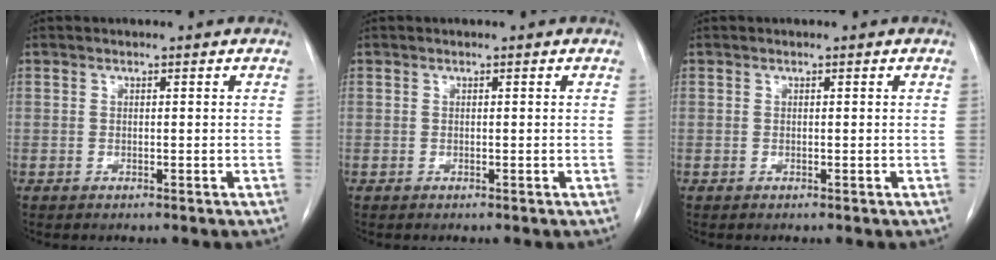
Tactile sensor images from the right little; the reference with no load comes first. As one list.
[{"total": 0.0}, {"total": 0.0}]